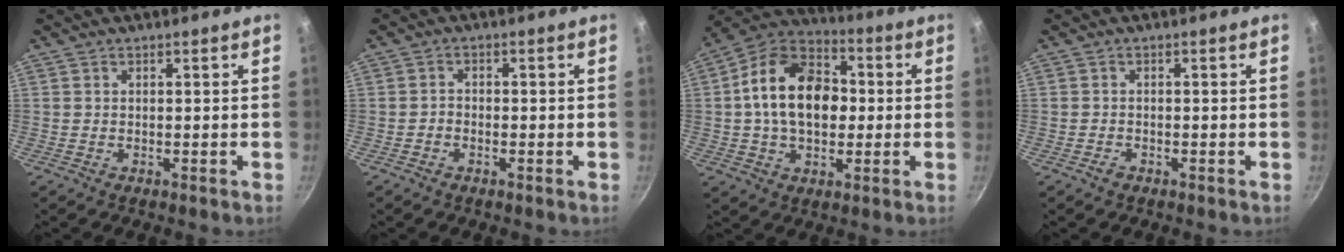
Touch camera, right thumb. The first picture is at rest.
{"total": 1.5, "force": [-0.9, 1.0, 0.7], "torque": [-0.013, 0.010, -0.021]}
{"total": 17.9, "force": [0.8, 12.3, 13.0], "torque": [-0.186, 0.028, -0.003]}
{"total": 1.2, "force": [-0.8, 0.7, 0.5], "torque": [-0.013, 0.007, -0.015]}